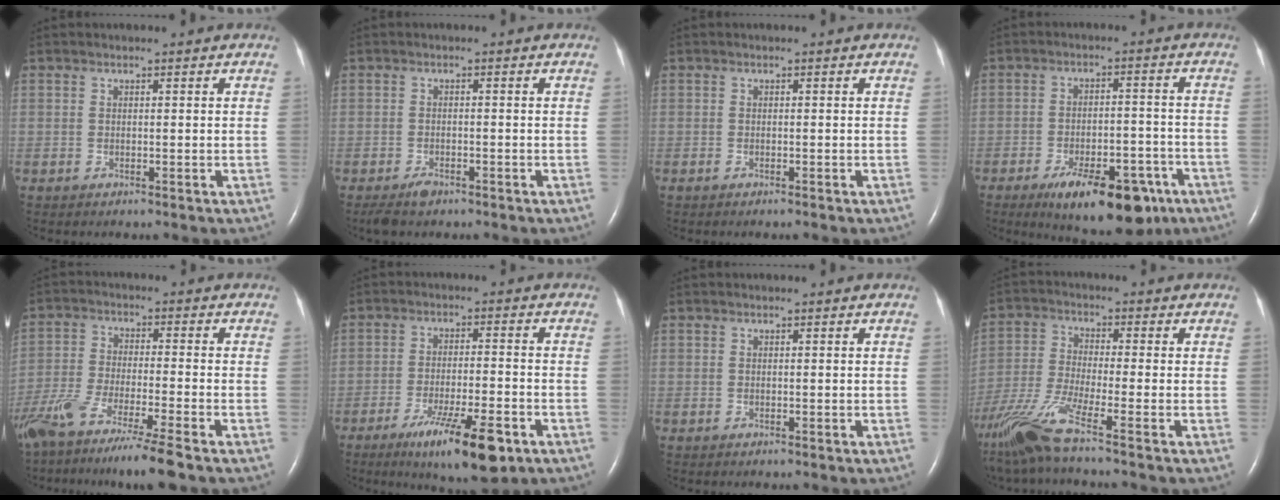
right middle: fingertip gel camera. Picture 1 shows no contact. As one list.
[{"total": 2.4, "force": [-1.9, 0.8, 1.3], "torque": [-0.035, -0.005, -0.030]}, {"total": 0.6, "force": [-0.5, 0.0, 0.3], "torque": [-0.012, -0.002, -0.009]}, {"total": 14.1, "force": [-8.9, 5.4, 9.5], "torque": [-0.114, 0.003, -0.124]}, {"total": 13.4, "force": [-10.4, -0.6, 8.4], "torque": [-0.159, -0.049, -0.180]}, {"total": 11.6, "force": [-6.6, 1.7, 9.3], "torque": [-0.158, -0.023, -0.100]}, {"total": 0.0}, {"total": 11.1, "force": [-8.1, -1.0, 7.5], "torque": [-0.165, -0.027, -0.158]}]